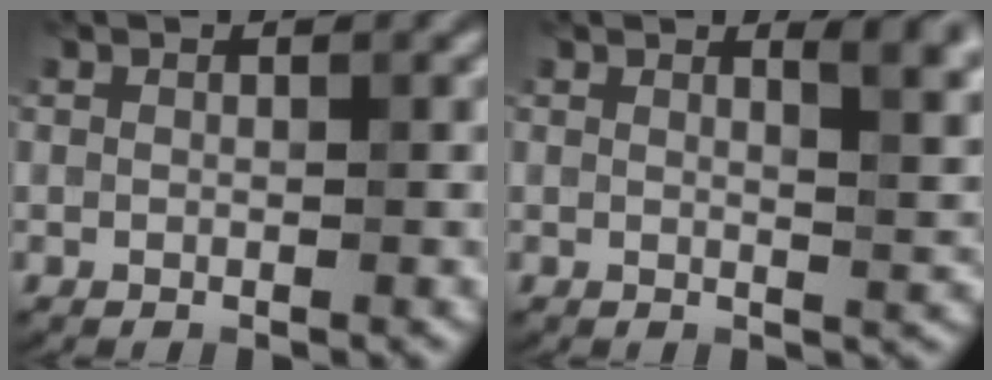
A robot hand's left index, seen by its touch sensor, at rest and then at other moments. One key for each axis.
{"total": 4.1, "fx": 2.2, "fy": 1.1, "fz": 3.2, "tx": -0.032, "ty": 0.003, "tz": 0.030}